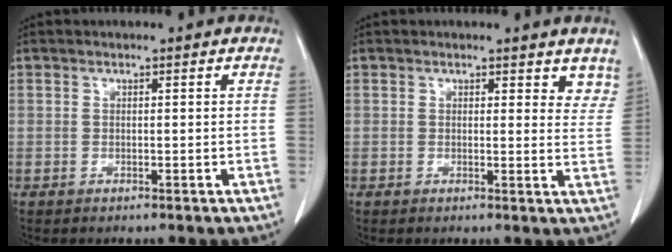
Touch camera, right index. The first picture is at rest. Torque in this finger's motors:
{"motor_torque": [-0.16, 0.09, 0.03, -0.01]}